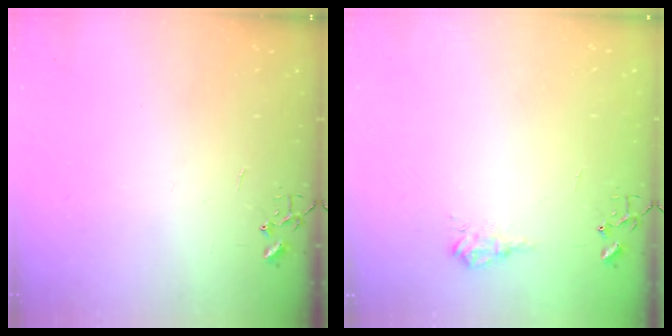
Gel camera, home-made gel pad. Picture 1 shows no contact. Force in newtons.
{"total": 8.5, "press": 8.5, "slide": 0.8}